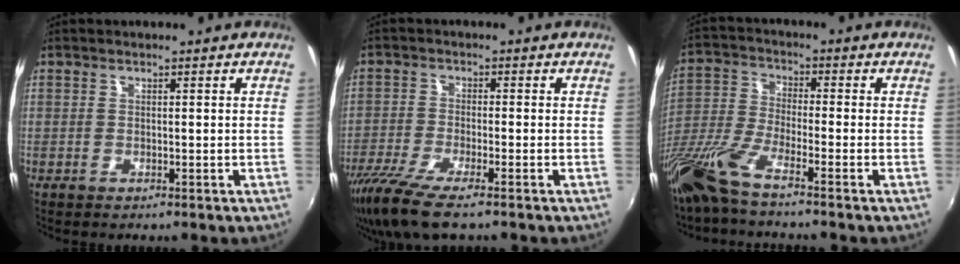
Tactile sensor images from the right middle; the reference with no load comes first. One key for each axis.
{"total": 9.4, "fx": -6.9, "fy": 1.4, "fz": 6.2, "tx": -0.146, "ty": -0.036, "tz": -0.130}
{"total": 11.3, "fx": -8.6, "fy": 0.9, "fz": 7.2, "tx": -0.163, "ty": -0.025, "tz": -0.174}